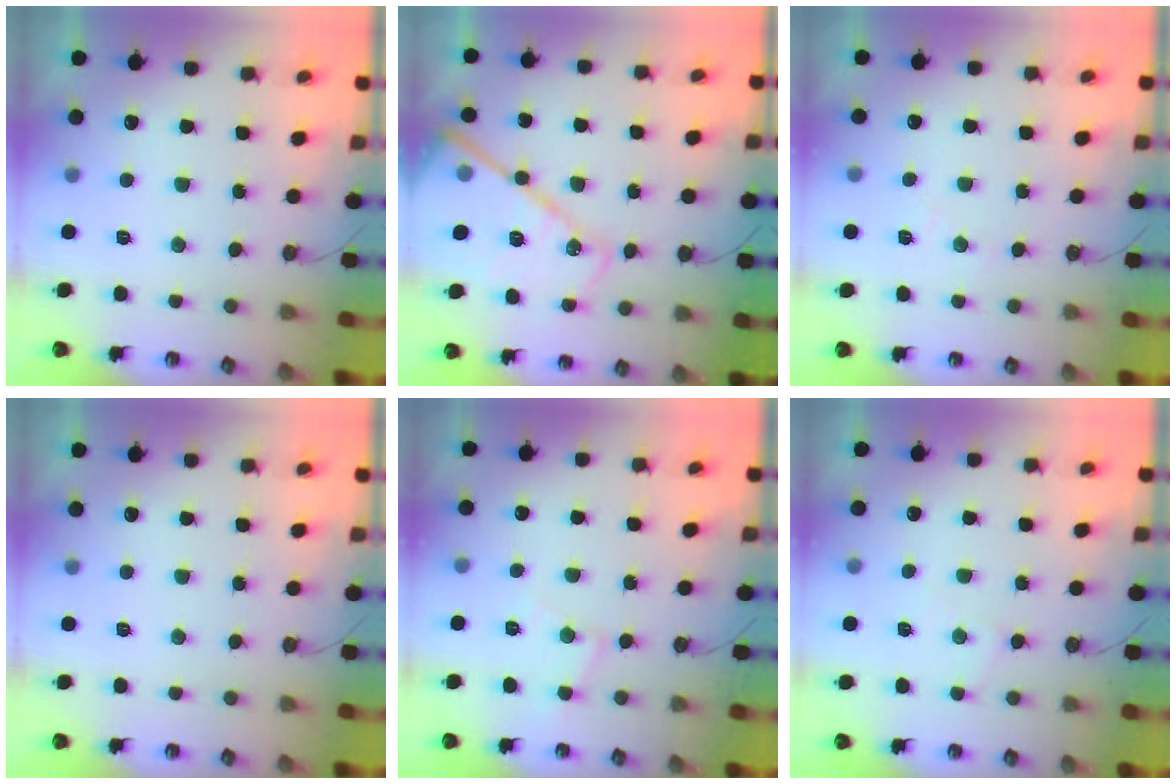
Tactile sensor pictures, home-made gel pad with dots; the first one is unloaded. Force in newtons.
{"total": 20.9, "press": 20.9, "slide": 1.9}
{"total": 5.6, "press": 5.6, "slide": 0.8}
{"total": 0.0}
{"total": 5.9, "press": 5.9, "slide": 0.2}
{"total": 4.8, "press": 4.8, "slide": 0.5}